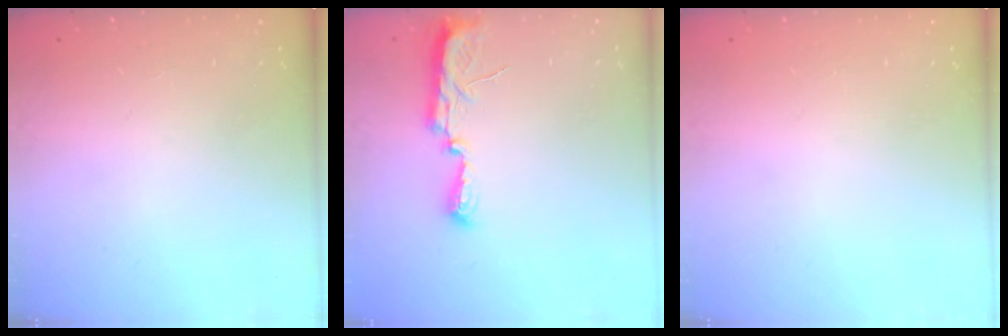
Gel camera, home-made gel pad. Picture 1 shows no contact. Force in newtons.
{"total": 7.9, "press": 7.8, "slide": 0.8}
{"total": 0.0}